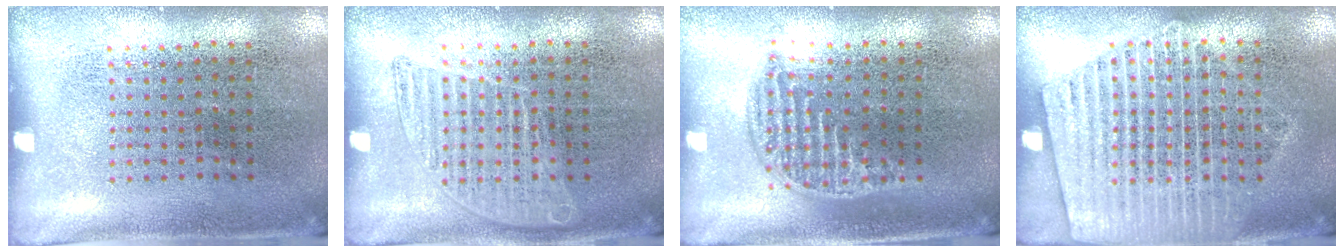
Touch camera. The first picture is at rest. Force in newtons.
{"total": 1.6, "press": 1.6, "slide": 0.2}
{"total": 1.2, "press": 1.1, "slide": 0.5}
{"total": 1.9, "press": 1.9, "slide": 0.3}